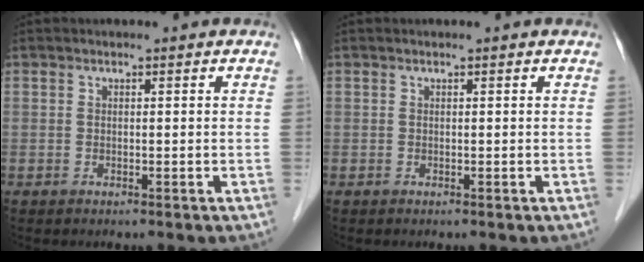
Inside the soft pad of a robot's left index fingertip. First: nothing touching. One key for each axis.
{"total": 0.0}